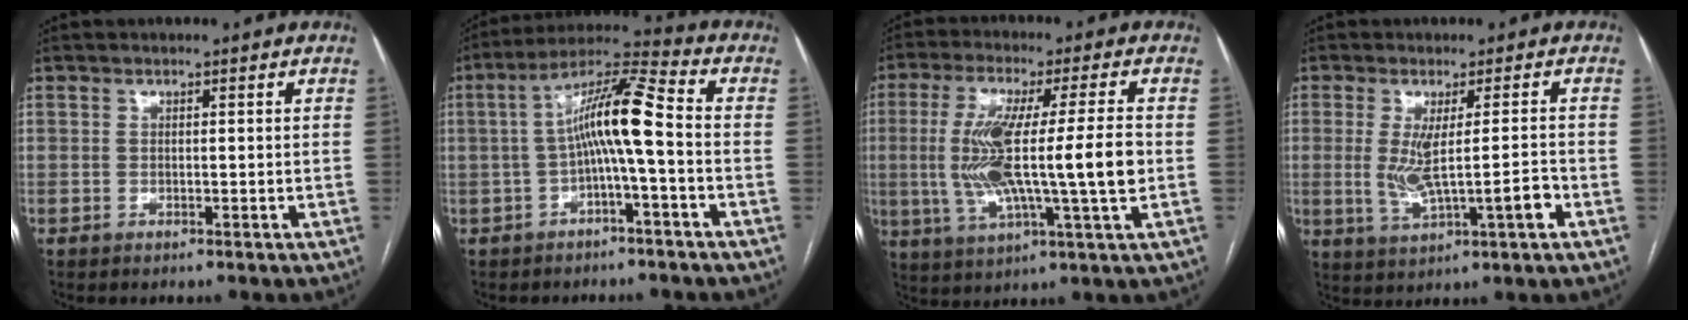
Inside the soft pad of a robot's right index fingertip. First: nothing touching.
{"total": 9.8, "force": [-0.9, 0.3, 9.7], "torque": [-0.174, 0.031, -0.020]}
{"total": 15.4, "force": [-0.5, 0.8, 15.3], "torque": [-0.296, 0.000, -0.009]}
{"total": 7.8, "force": [-1.1, 0.9, 7.6], "torque": [-0.136, -0.004, -0.013]}